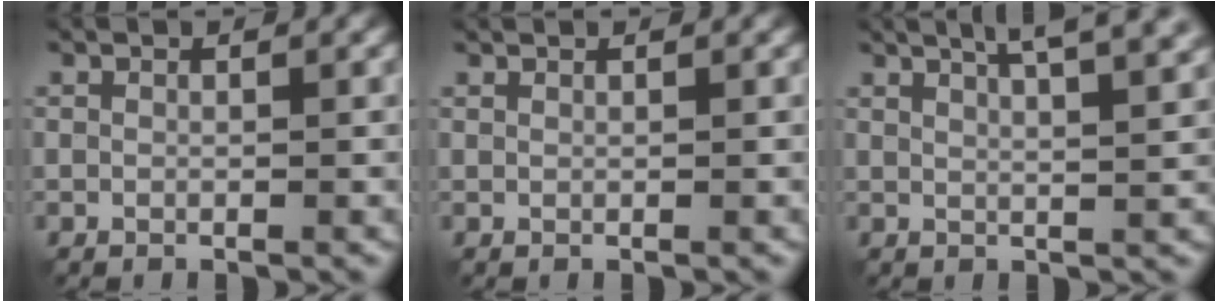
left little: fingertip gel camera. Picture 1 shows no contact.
{"total": 0.6, "force": [0.6, 0.0, 0.2], "torque": [-0.004, 0.000, 0.008]}
{"total": 8.3, "force": [5.3, 2.8, 5.7], "torque": [-0.054, 0.034, 0.045]}